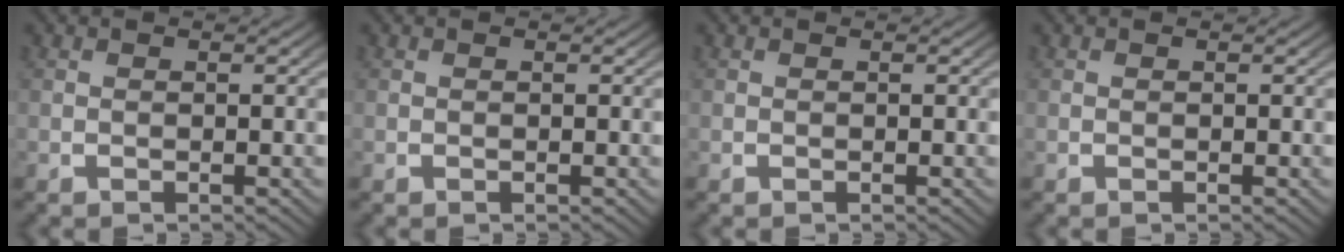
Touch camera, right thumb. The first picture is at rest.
{"total": 0.0}
{"total": 0.0}
{"total": 0.0}